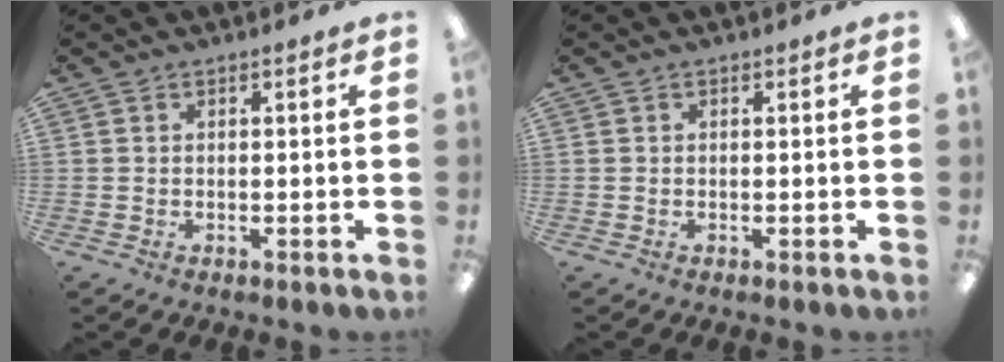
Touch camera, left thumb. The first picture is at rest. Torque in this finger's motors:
{"motor_torque": [0.00, 0.00, 0.08, 0.01, 0.00]}